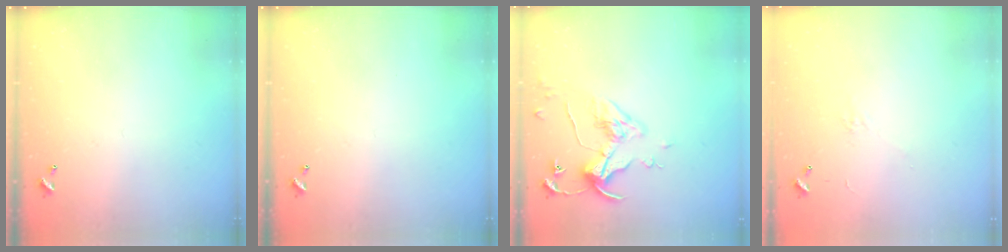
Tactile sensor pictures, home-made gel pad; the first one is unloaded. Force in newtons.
{"total": 0.0}
{"total": 6.2, "press": 6.1, "slide": 0.8}
{"total": 4.6, "press": 4.5, "slide": 1.0}